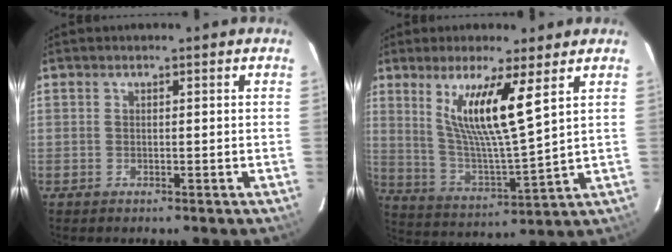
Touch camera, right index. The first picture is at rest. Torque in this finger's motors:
{"motor_torque": [0.27, 0.25, 0.35, 0.09]}